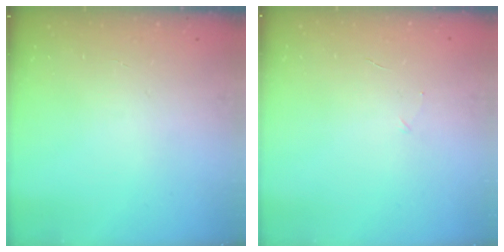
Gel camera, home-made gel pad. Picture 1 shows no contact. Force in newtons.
{"total": 2.4, "press": 2.3, "slide": 0.8}